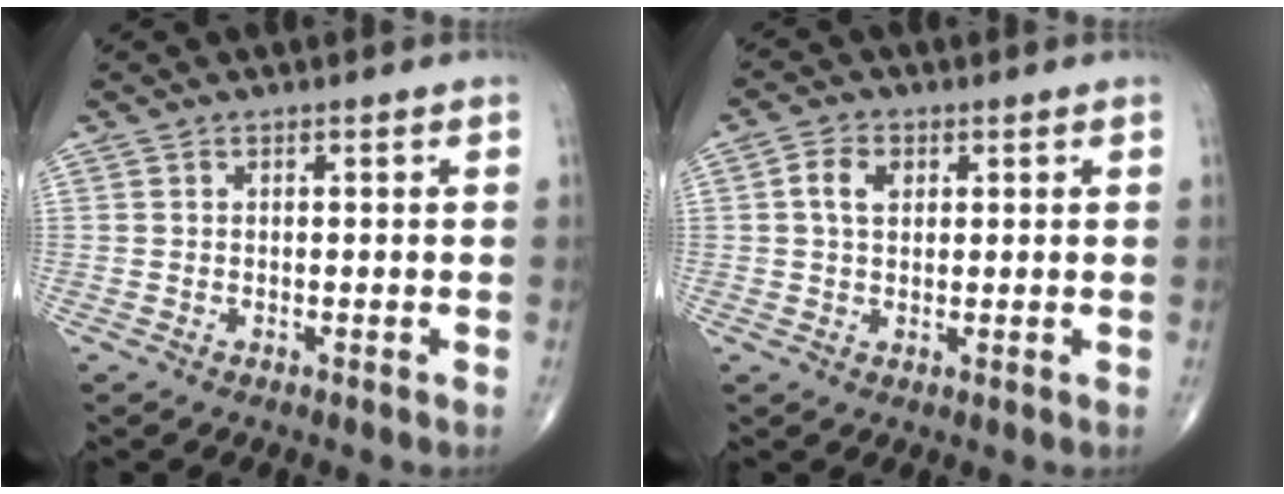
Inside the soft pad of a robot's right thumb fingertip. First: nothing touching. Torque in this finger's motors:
{"motor_torque": [0.10, 0.11, -0.05, 0.02, 0.02]}